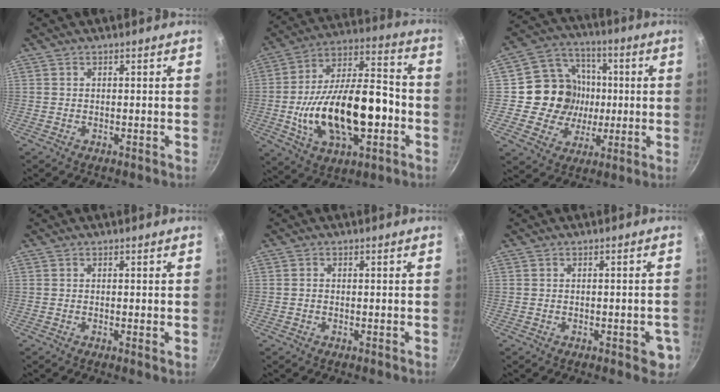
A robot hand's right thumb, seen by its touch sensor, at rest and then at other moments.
{"total": 24.3, "force": [-5.0, 12.6, 20.2], "torque": [-0.328, 0.047, -0.075]}
{"total": 15.2, "force": [0.0, 14.2, 5.4], "torque": [-0.055, 0.022, -0.005]}
{"total": 0.7, "force": [0.0, 0.1, 0.7], "torque": [-0.011, -0.003, -0.003]}
{"total": 0.7, "force": [-0.2, 0.6, 0.3], "torque": [-0.006, 0.003, -0.005]}
{"total": 4.7, "force": [-1.7, 2.0, 3.9], "torque": [-0.031, 0.004, -0.020]}